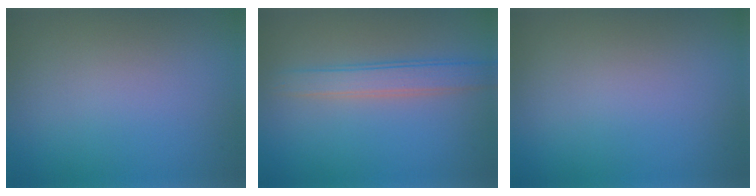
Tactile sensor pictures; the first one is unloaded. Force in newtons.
{"total": 2.9, "press": 2.9, "slide": 0.1}
{"total": 0.0}